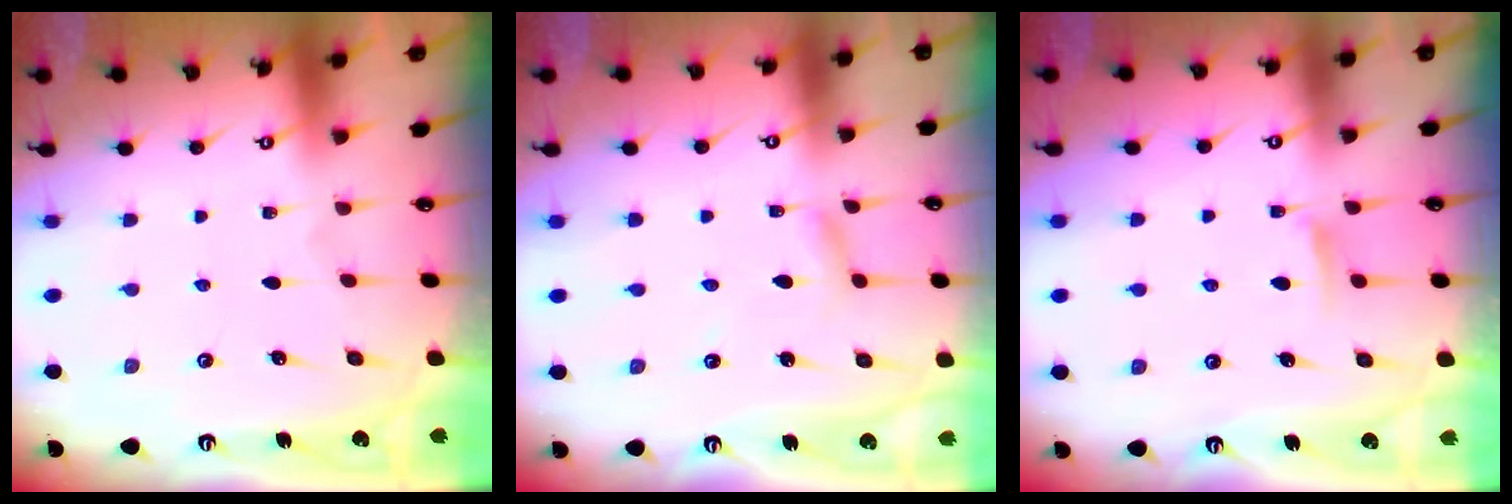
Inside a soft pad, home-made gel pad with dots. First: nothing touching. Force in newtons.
{"total": 3.0, "press": 3.0, "slide": 0.4}
{"total": 4.7, "press": 4.7, "slide": 0.7}